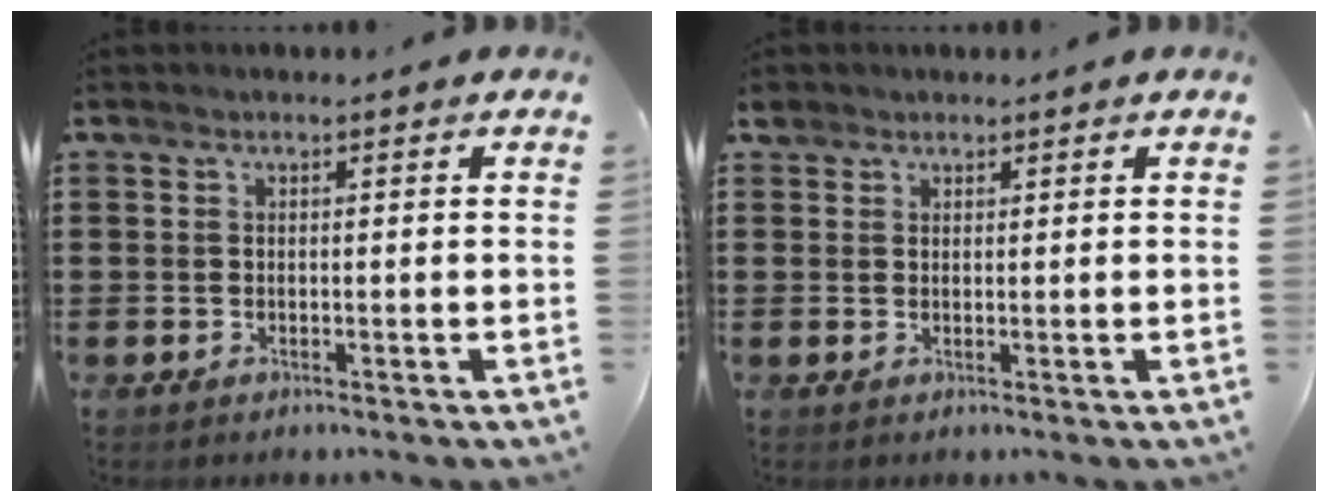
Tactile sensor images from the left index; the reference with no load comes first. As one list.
[{"total": 1.6, "force": [1.2, 1.0, 0.2], "torque": [-0.010, 0.006, 0.023]}]